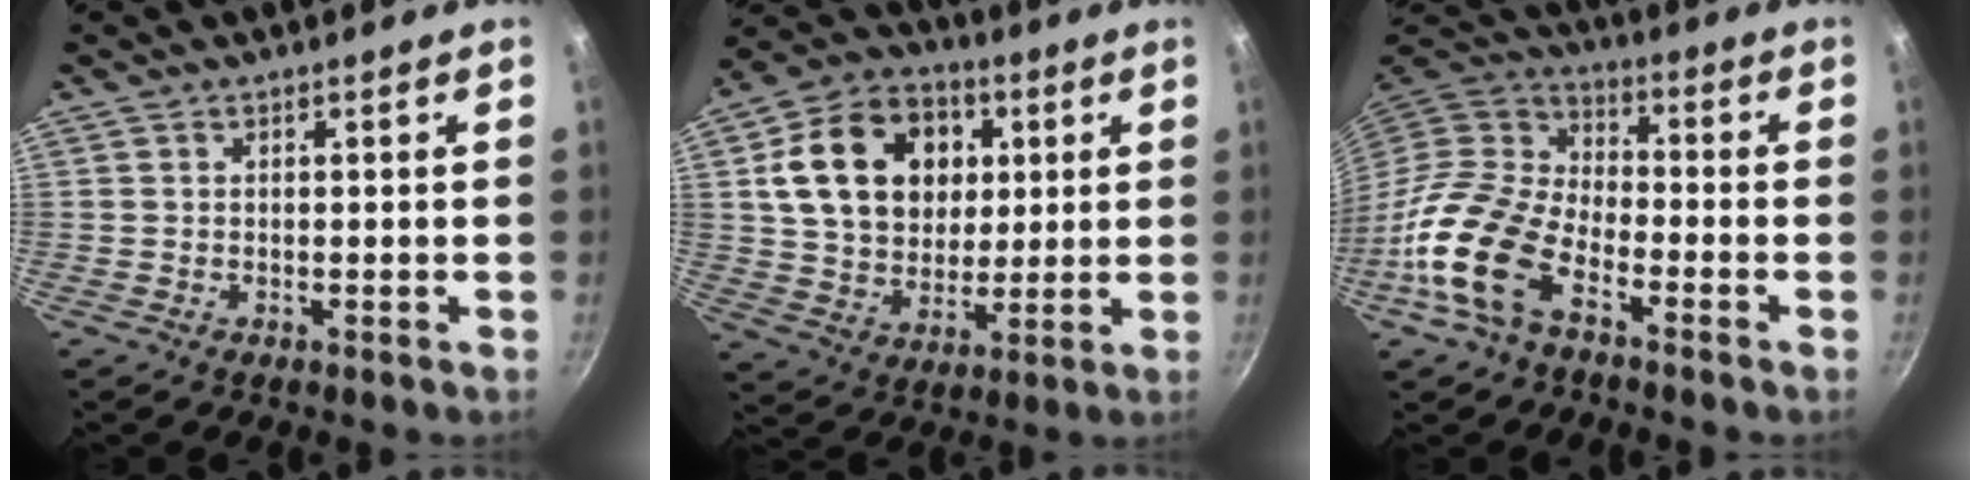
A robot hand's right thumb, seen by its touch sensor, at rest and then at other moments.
{"total": 19.7, "force": [4.7, 15.1, 11.8], "torque": [-0.173, 0.007, 0.079]}
{"total": 16.0, "force": [-8.0, 8.6, 10.8], "torque": [-0.207, 0.056, -0.179]}